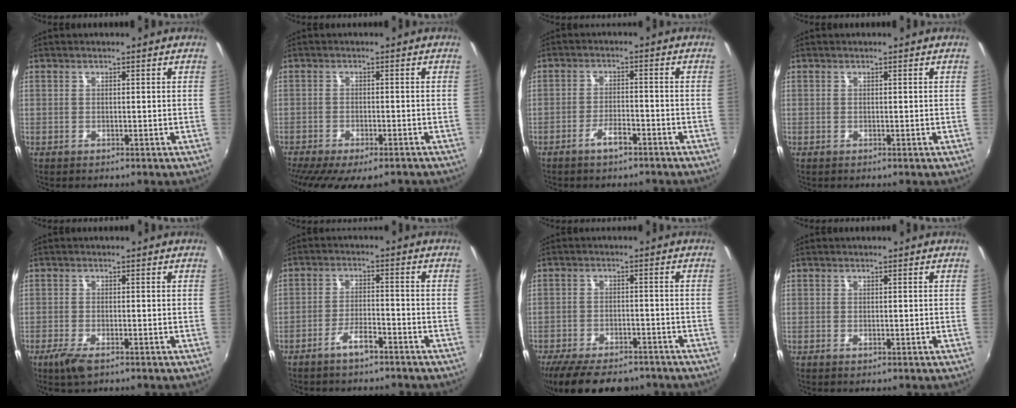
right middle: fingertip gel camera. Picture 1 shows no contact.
{"total": 12.4, "force": [-9.7, 3.7, 6.9], "torque": [-0.145, -0.047, -0.147]}
{"total": 3.9, "force": [-2.9, 1.2, 2.2], "torque": [-0.054, 0.001, -0.049]}
{"total": 0.0}
{"total": 4.3, "force": [-2.8, 1.4, 3.0], "torque": [-0.072, -0.014, -0.052]}
{"total": 4.5, "force": [-3.6, 1.2, 2.4], "torque": [-0.060, 0.004, -0.061]}
{"total": 15.4, "force": [-12.1, 6.0, 7.4], "torque": [-0.161, -0.027, -0.182]}
{"total": 0.5, "force": [-0.2, 0.3, 0.3], "torque": [-0.005, -0.002, -0.004]}